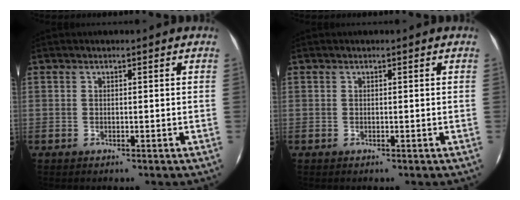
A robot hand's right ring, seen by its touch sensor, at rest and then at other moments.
{"total": 0.0}